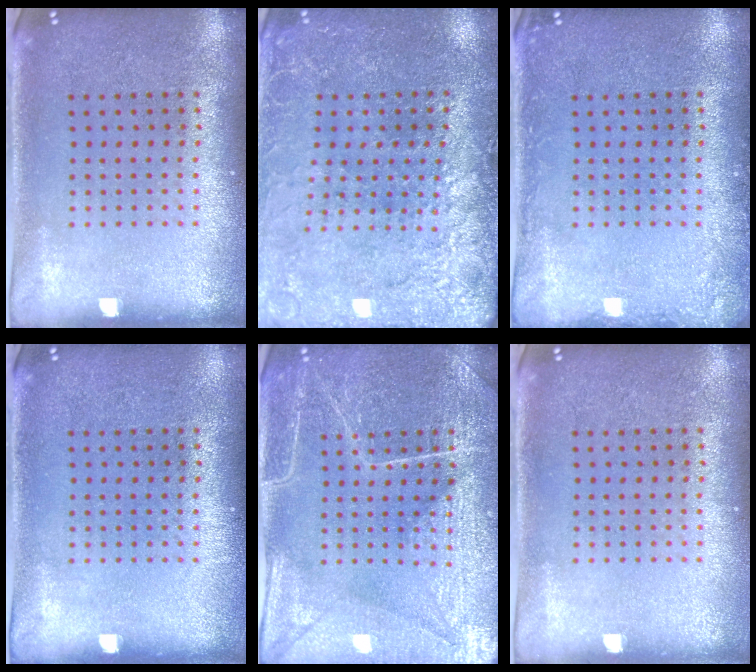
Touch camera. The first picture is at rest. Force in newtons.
{"total": 2.8, "press": 2.8, "slide": 0.1}
{"total": 1.3, "press": 1.3, "slide": 0.1}
{"total": 0.0}
{"total": 4.3, "press": 4.2, "slide": 1.1}
{"total": 0.0}